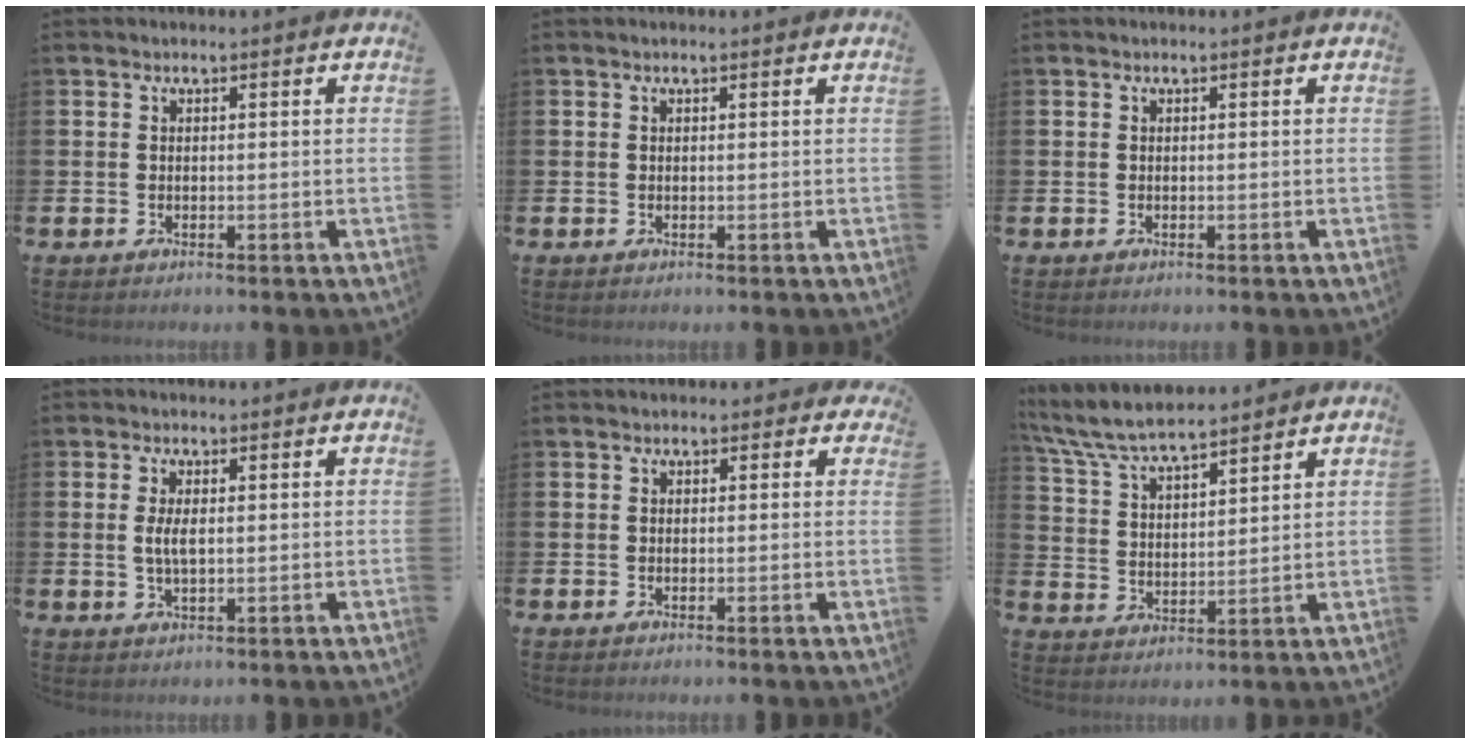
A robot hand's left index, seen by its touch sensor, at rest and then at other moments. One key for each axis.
{"total": 0.0}
{"total": 0.0}
{"total": 2.8, "fx": 0.3, "fy": 1.1, "fz": 2.6, "tx": -0.051, "ty": 0.005, "tz": 0.003}
{"total": 0.7, "fx": 0.0, "fy": 0.7, "fz": 0.3, "tx": -0.002, "ty": 0.010, "tz": -0.003}
{"total": 7.4, "fx": 6.9, "fy": 1.1, "fz": 2.2, "tx": -0.071, "ty": -0.033, "tz": 0.125}